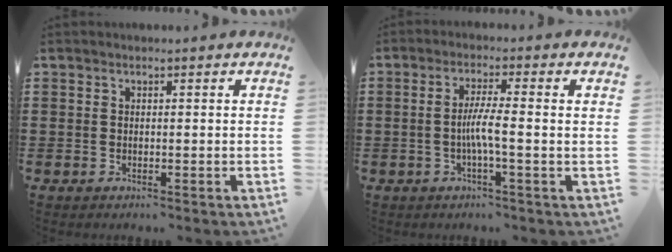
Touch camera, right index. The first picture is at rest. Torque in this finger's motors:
{"motor_torque": [0.62, 0.37, 0.36, 0.13]}